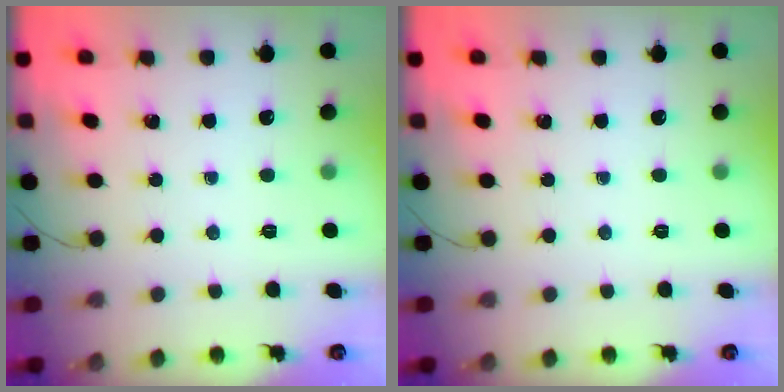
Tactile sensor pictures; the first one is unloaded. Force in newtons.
{"total": 0.0}